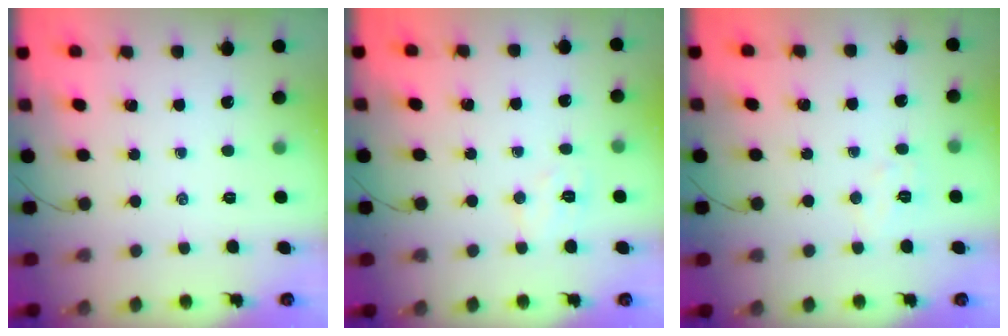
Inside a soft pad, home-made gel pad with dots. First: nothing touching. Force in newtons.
{"total": 4.8, "press": 4.7, "slide": 1.0}
{"total": 5.0, "press": 4.9, "slide": 1.1}